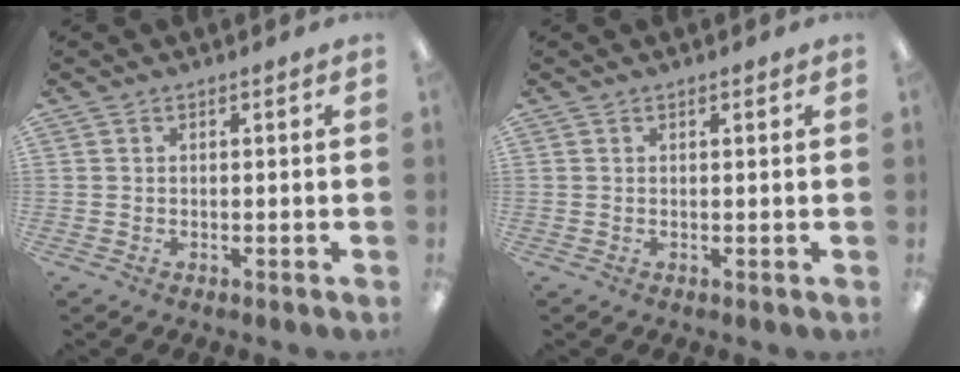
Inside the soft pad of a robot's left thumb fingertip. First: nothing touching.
{"total": 0.8, "force": [0.4, 0.1, 0.6], "torque": [-0.013, 0.001, 0.008]}